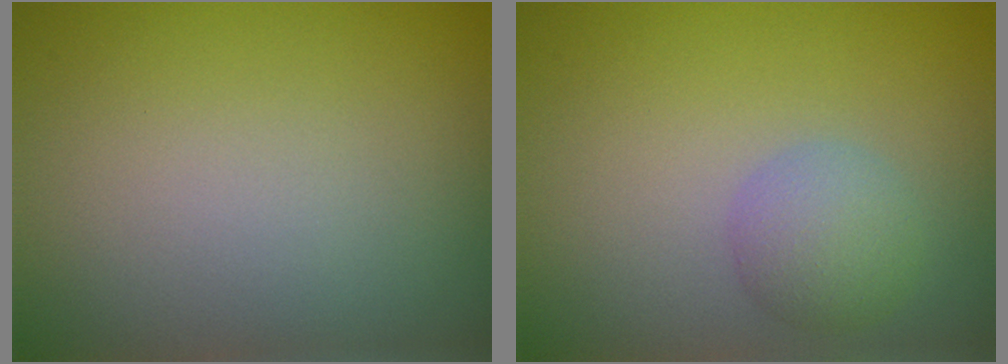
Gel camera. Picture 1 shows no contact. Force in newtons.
{"total": 2.7, "press": 2.7, "slide": 0.2}